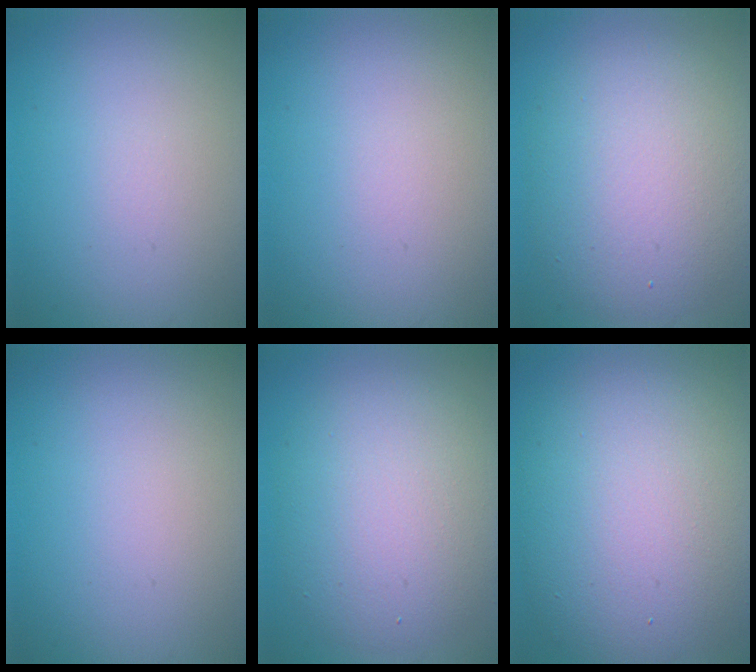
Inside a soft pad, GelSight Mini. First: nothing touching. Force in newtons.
{"total": 0.0}
{"total": 8.3, "press": 8.3, "slide": 0.4}
{"total": 0.0}
{"total": 7.3, "press": 7.3, "slide": 0.3}
{"total": 12.4, "press": 12.4, "slide": 0.7}